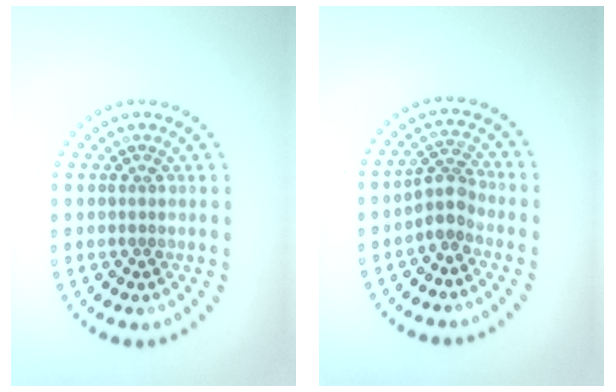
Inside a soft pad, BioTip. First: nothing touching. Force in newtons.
{"total": 2.4, "press": 2.0, "slide": 1.4}